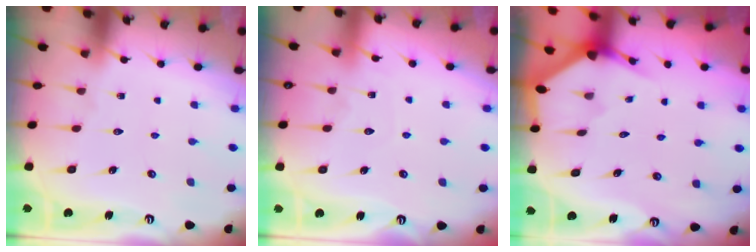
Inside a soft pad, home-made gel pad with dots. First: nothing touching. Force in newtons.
{"total": 5.1, "press": 5.0, "slide": 0.6}
{"total": 2.5, "press": 2.5, "slide": 0.1}